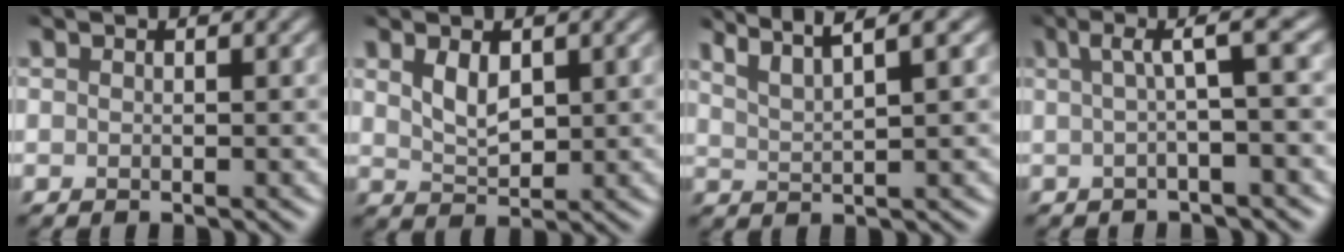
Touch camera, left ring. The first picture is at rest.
{"total": 2.5, "force": [1.0, 1.4, 1.8], "torque": [-0.041, -0.003, 0.024]}
{"total": 4.5, "force": [3.6, 0.7, 2.6], "torque": [-0.036, 0.017, 0.050]}
{"total": 3.9, "force": [0.6, 0.5, 3.9], "torque": [-0.056, 0.014, 0.007]}